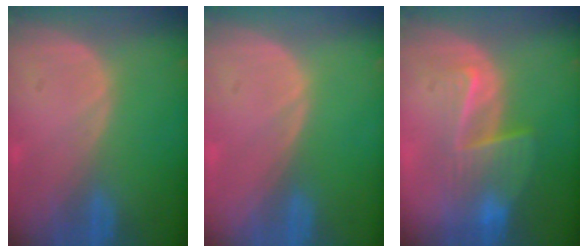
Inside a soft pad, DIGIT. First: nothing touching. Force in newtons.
{"total": 0.0}
{"total": 6.6, "press": 6.4, "slide": 1.4}